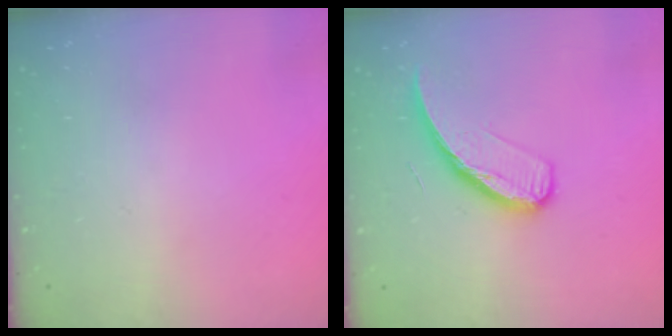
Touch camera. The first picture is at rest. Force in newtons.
{"total": 10.5, "press": 10.5, "slide": 0.2}